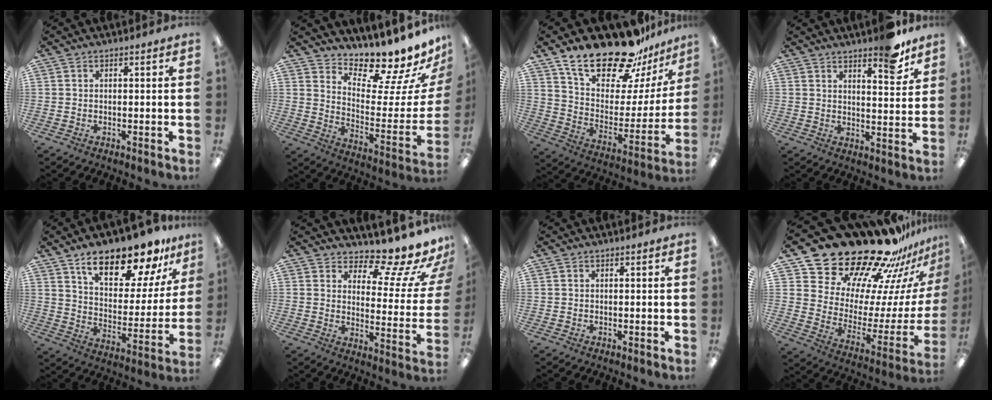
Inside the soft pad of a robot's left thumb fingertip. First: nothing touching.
{"total": 12.7, "force": [11.7, 3.1, 4.0], "torque": [-0.052, -0.121, 0.193]}
{"total": 23.6, "force": [18.3, 9.0, 11.8], "torque": [-0.190, -0.123, 0.317]}
{"total": 8.2, "force": [6.6, 2.2, 4.3], "torque": [-0.038, -0.046, 0.107]}
{"total": 18.2, "force": [14.0, 6.5, 9.6], "torque": [-0.154, -0.089, 0.235]}
{"total": 11.9, "force": [9.7, 4.1, 5.6], "torque": [-0.085, -0.080, 0.162]}
{"total": 0.0}
{"total": 27.3, "force": [23.8, 10.0, 8.8], "torque": [-0.117, -0.205, 0.434]}